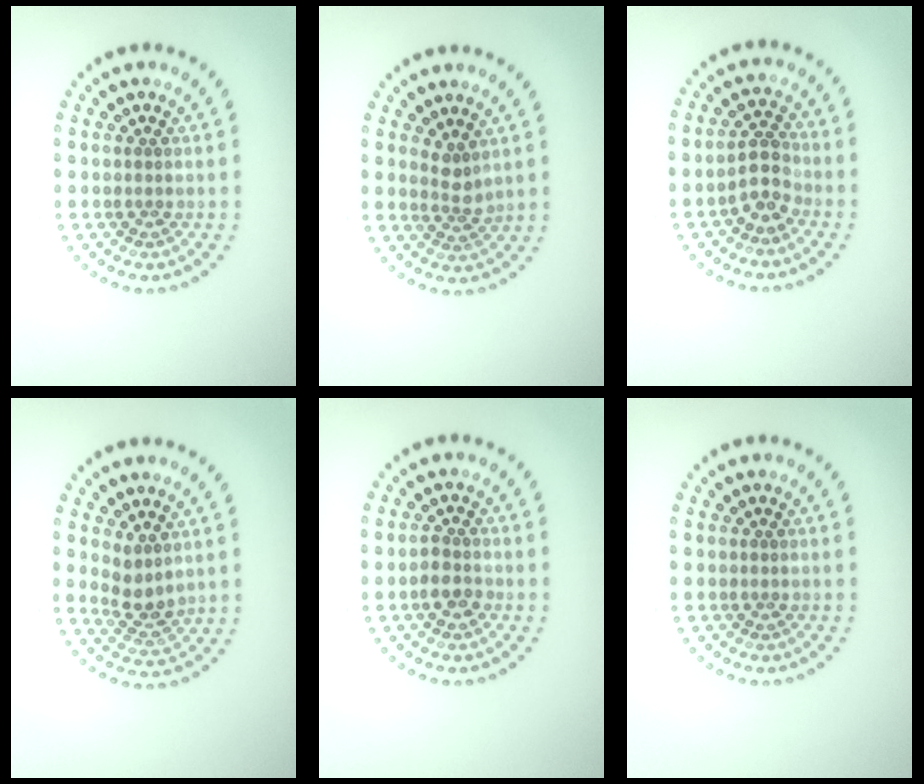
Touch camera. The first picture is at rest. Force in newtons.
{"total": 1.8, "press": 1.3, "slide": 1.2}
{"total": 2.7, "press": 2.5, "slide": 1.0}
{"total": 2.6, "press": 2.1, "slide": 1.6}
{"total": 1.7, "press": 1.6, "slide": 0.6}
{"total": 0.0}